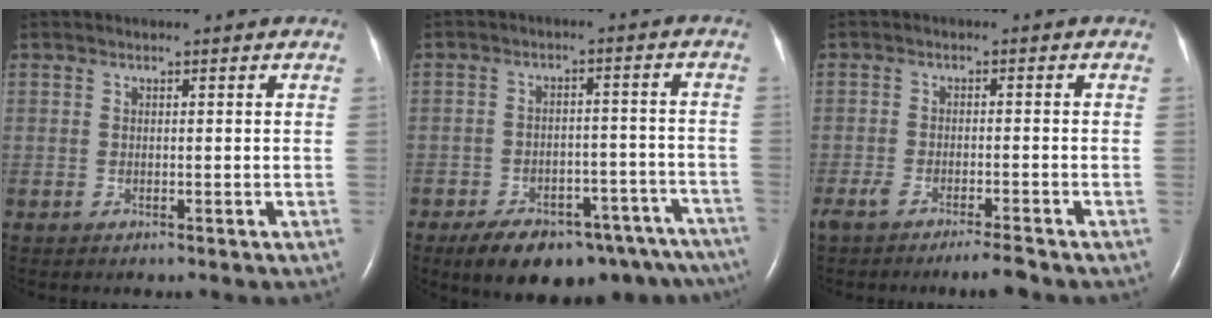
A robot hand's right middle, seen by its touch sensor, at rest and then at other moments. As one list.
[{"total": 19.7, "force": [-15.5, 7.9, 9.3], "torque": [-0.092, 0.021, -0.196]}, {"total": 4.6, "force": [-3.8, -0.1, 2.6], "torque": [-0.044, -0.008, -0.067]}]